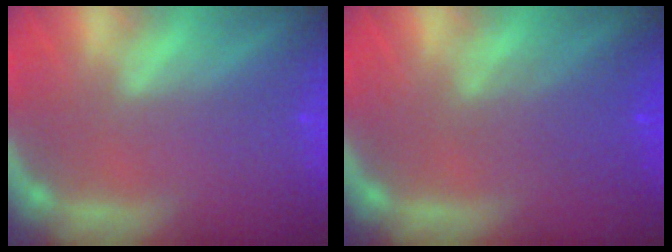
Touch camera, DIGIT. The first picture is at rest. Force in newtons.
{"total": 3.1}